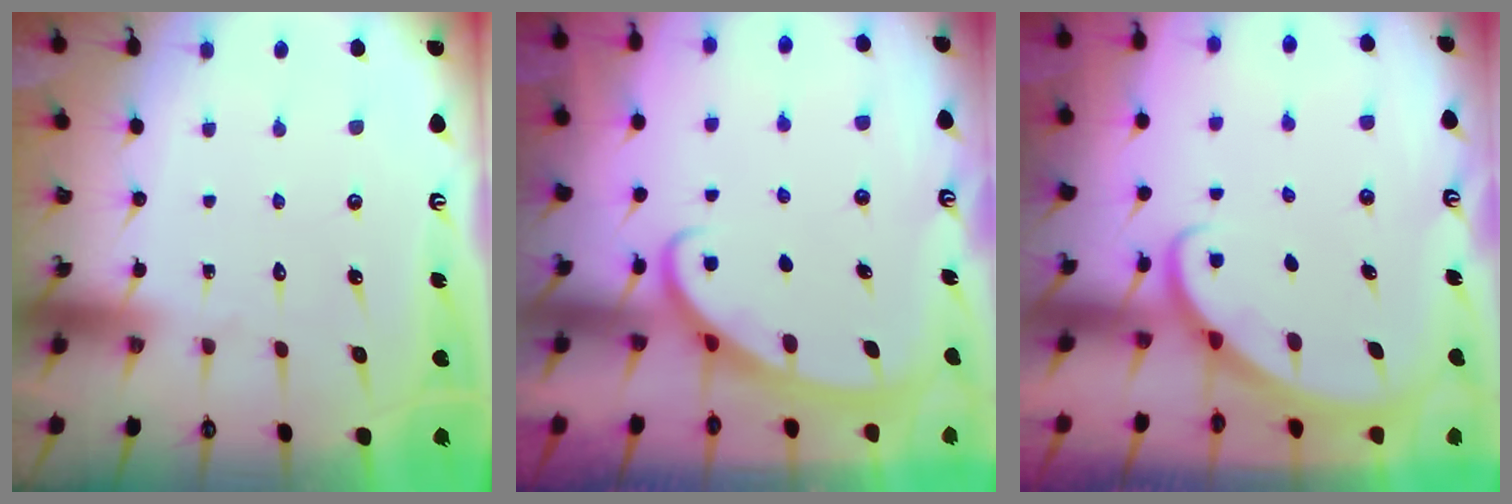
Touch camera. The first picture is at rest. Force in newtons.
{"total": 2.7, "press": 2.7, "slide": 0.4}
{"total": 2.2, "press": 2.2, "slide": 0.2}